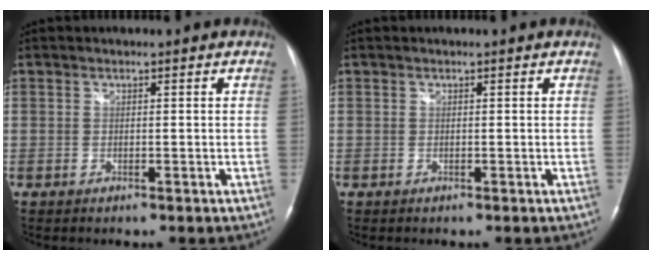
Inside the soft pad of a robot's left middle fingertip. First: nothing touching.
{"total": 0.0}